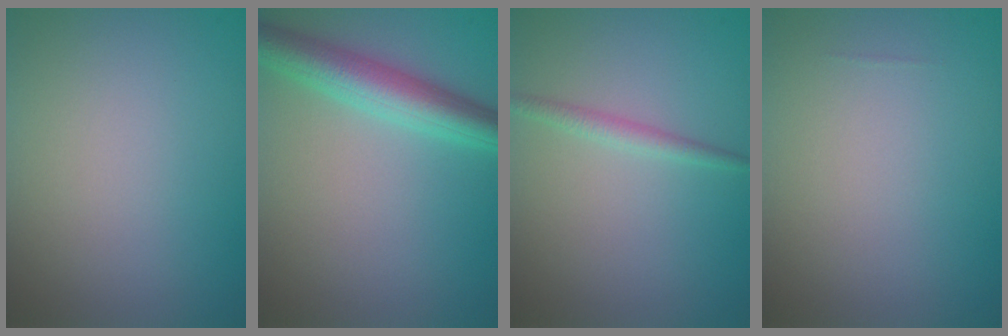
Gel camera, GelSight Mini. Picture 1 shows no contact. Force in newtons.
{"total": 5.1, "press": 5.1, "slide": 0.0}
{"total": 1.4, "press": 1.4, "slide": 0.1}
{"total": 0.0}